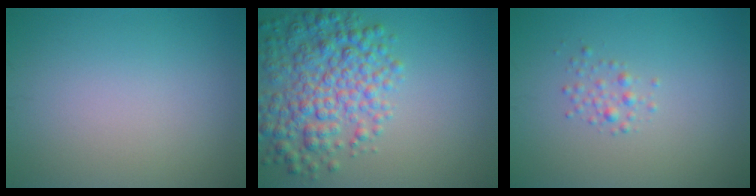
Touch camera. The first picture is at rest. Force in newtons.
{"total": 6.7, "press": 6.7, "slide": 0.2}
{"total": 1.2, "press": 1.2, "slide": 0.1}